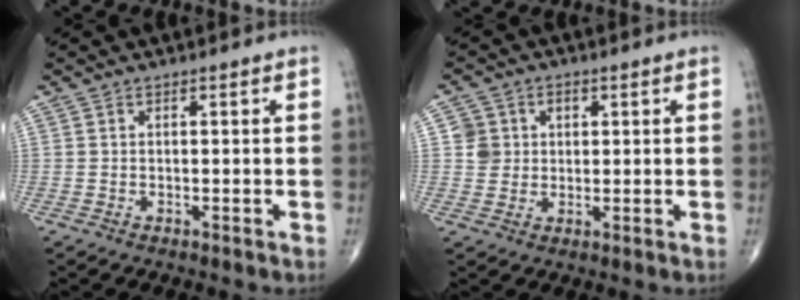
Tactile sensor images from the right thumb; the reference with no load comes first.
{"total": 4.9, "force": [1.1, 4.7, 0.9], "torque": [0.016, 0.001, 0.016]}